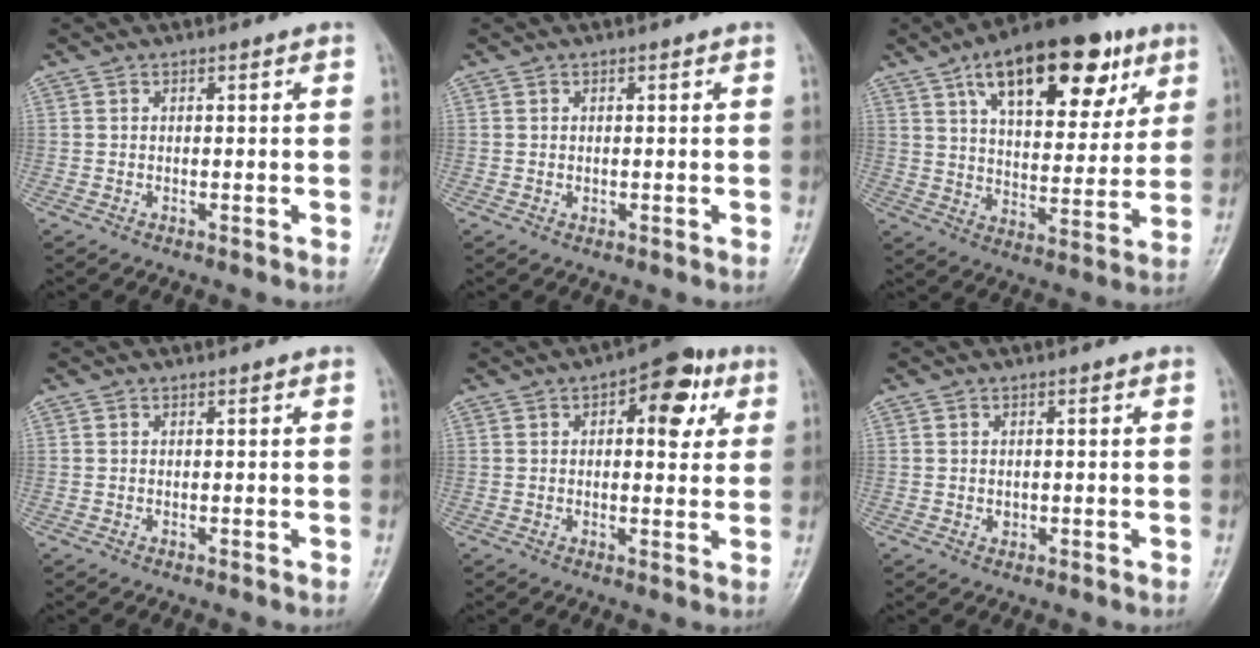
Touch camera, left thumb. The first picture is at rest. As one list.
[{"total": 0.8, "force": [0.0, 0.6, 0.5], "torque": [-0.005, 0.000, 0.001]}, {"total": 22.8, "force": [11.5, 10.7, 16.5], "torque": [-0.213, -0.019, 0.182]}, {"total": 0.0}, {"total": 9.8, "force": [3.6, 4.9, 7.7], "torque": [-0.063, 0.002, 0.038]}, {"total": 1.2, "force": [-0.1, 1.0, 0.6], "torque": [-0.005, 0.001, 0.001]}]